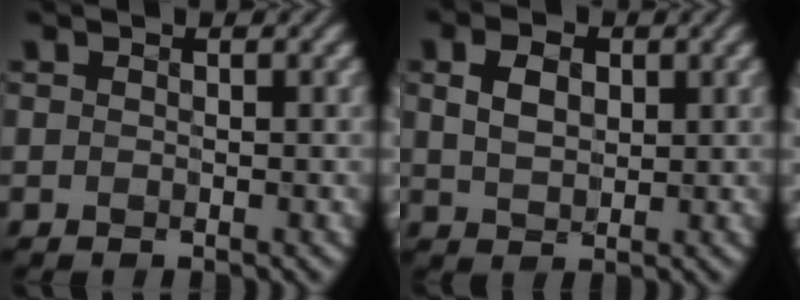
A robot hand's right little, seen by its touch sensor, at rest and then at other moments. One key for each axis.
{"total": 2.8, "fx": 0.4, "fy": 1.9, "fz": 2.0, "tx": -0.050, "ty": 0.000, "tz": 0.016}